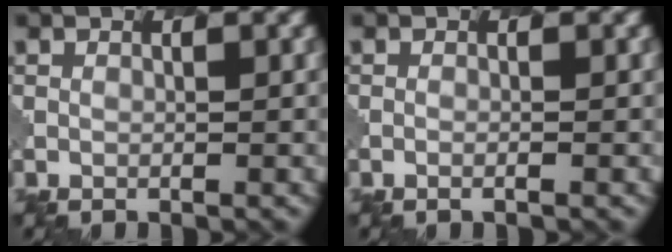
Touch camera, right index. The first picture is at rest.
{"total": 0.7, "force": [-0.2, 0.2, 0.6], "torque": [-0.005, 0.000, -0.010]}